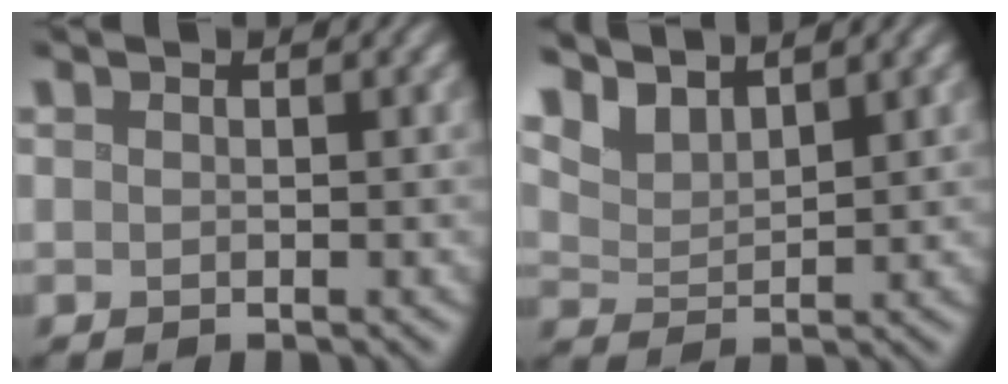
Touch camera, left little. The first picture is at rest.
{"total": 4.3, "force": [3.9, 1.0, 1.5], "torque": [-0.044, 0.005, 0.075]}